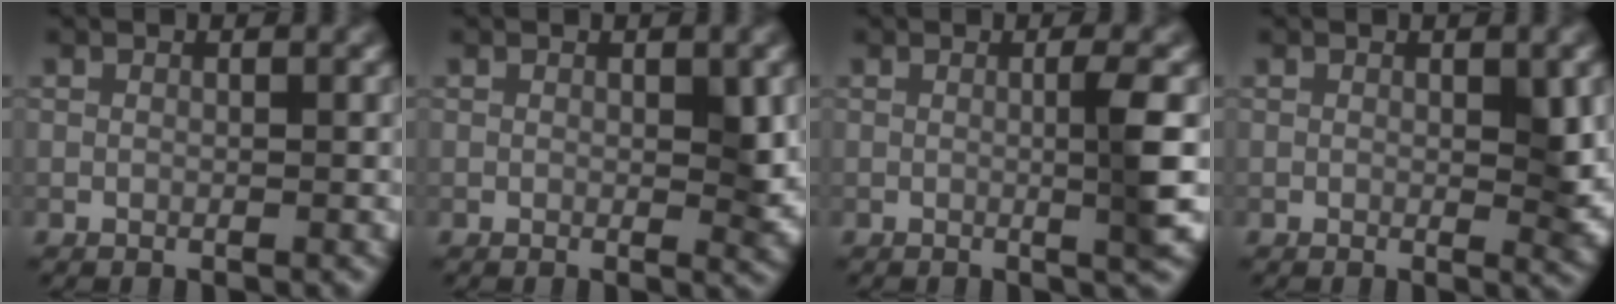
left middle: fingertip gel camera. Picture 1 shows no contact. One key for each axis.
{"total": 2.1, "fx": 0.2, "fy": 0.6, "fz": 2.0, "tx": -0.023, "ty": -0.006, "tz": 0.004}
{"total": 3.1, "fx": 0.0, "fy": 0.2, "fz": 3.0, "tx": -0.046, "ty": -0.001, "tz": -0.002}
{"total": 2.4, "fx": 0.2, "fy": 0.7, "fz": 2.3, "tx": -0.028, "ty": -0.006, "tz": 0.004}